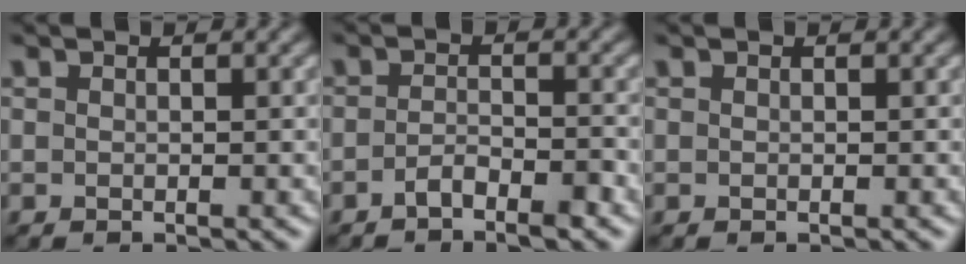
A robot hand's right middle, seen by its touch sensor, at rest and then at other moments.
{"total": 2.2, "force": [-1.6, 0.6, 1.4], "torque": [-0.023, 0.008, -0.029]}
{"total": 0.0}